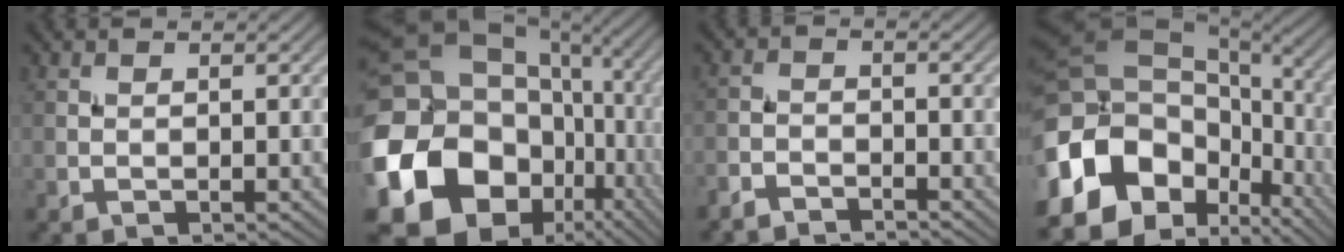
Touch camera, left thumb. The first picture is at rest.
{"total": 19.9, "force": [-4.0, 16.1, 10.9], "torque": [-0.280, -0.038, -0.048]}
{"total": 3.3, "force": [-3.1, 0.9, 0.8], "torque": [-0.014, -0.004, -0.066]}
{"total": 18.3, "force": [-4.8, 12.8, 12.1], "torque": [-0.267, -0.018, -0.074]}